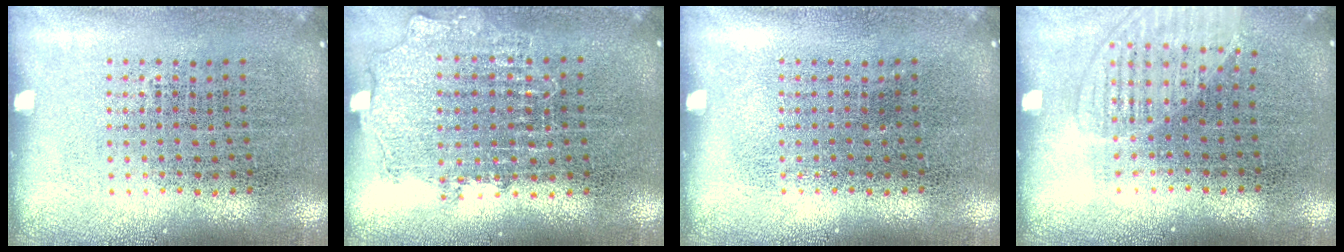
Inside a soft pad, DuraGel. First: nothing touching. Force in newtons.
{"total": 0.9, "press": 0.8, "slide": 0.2}
{"total": 0.0}
{"total": 1.3, "press": 1.3, "slide": 0.2}